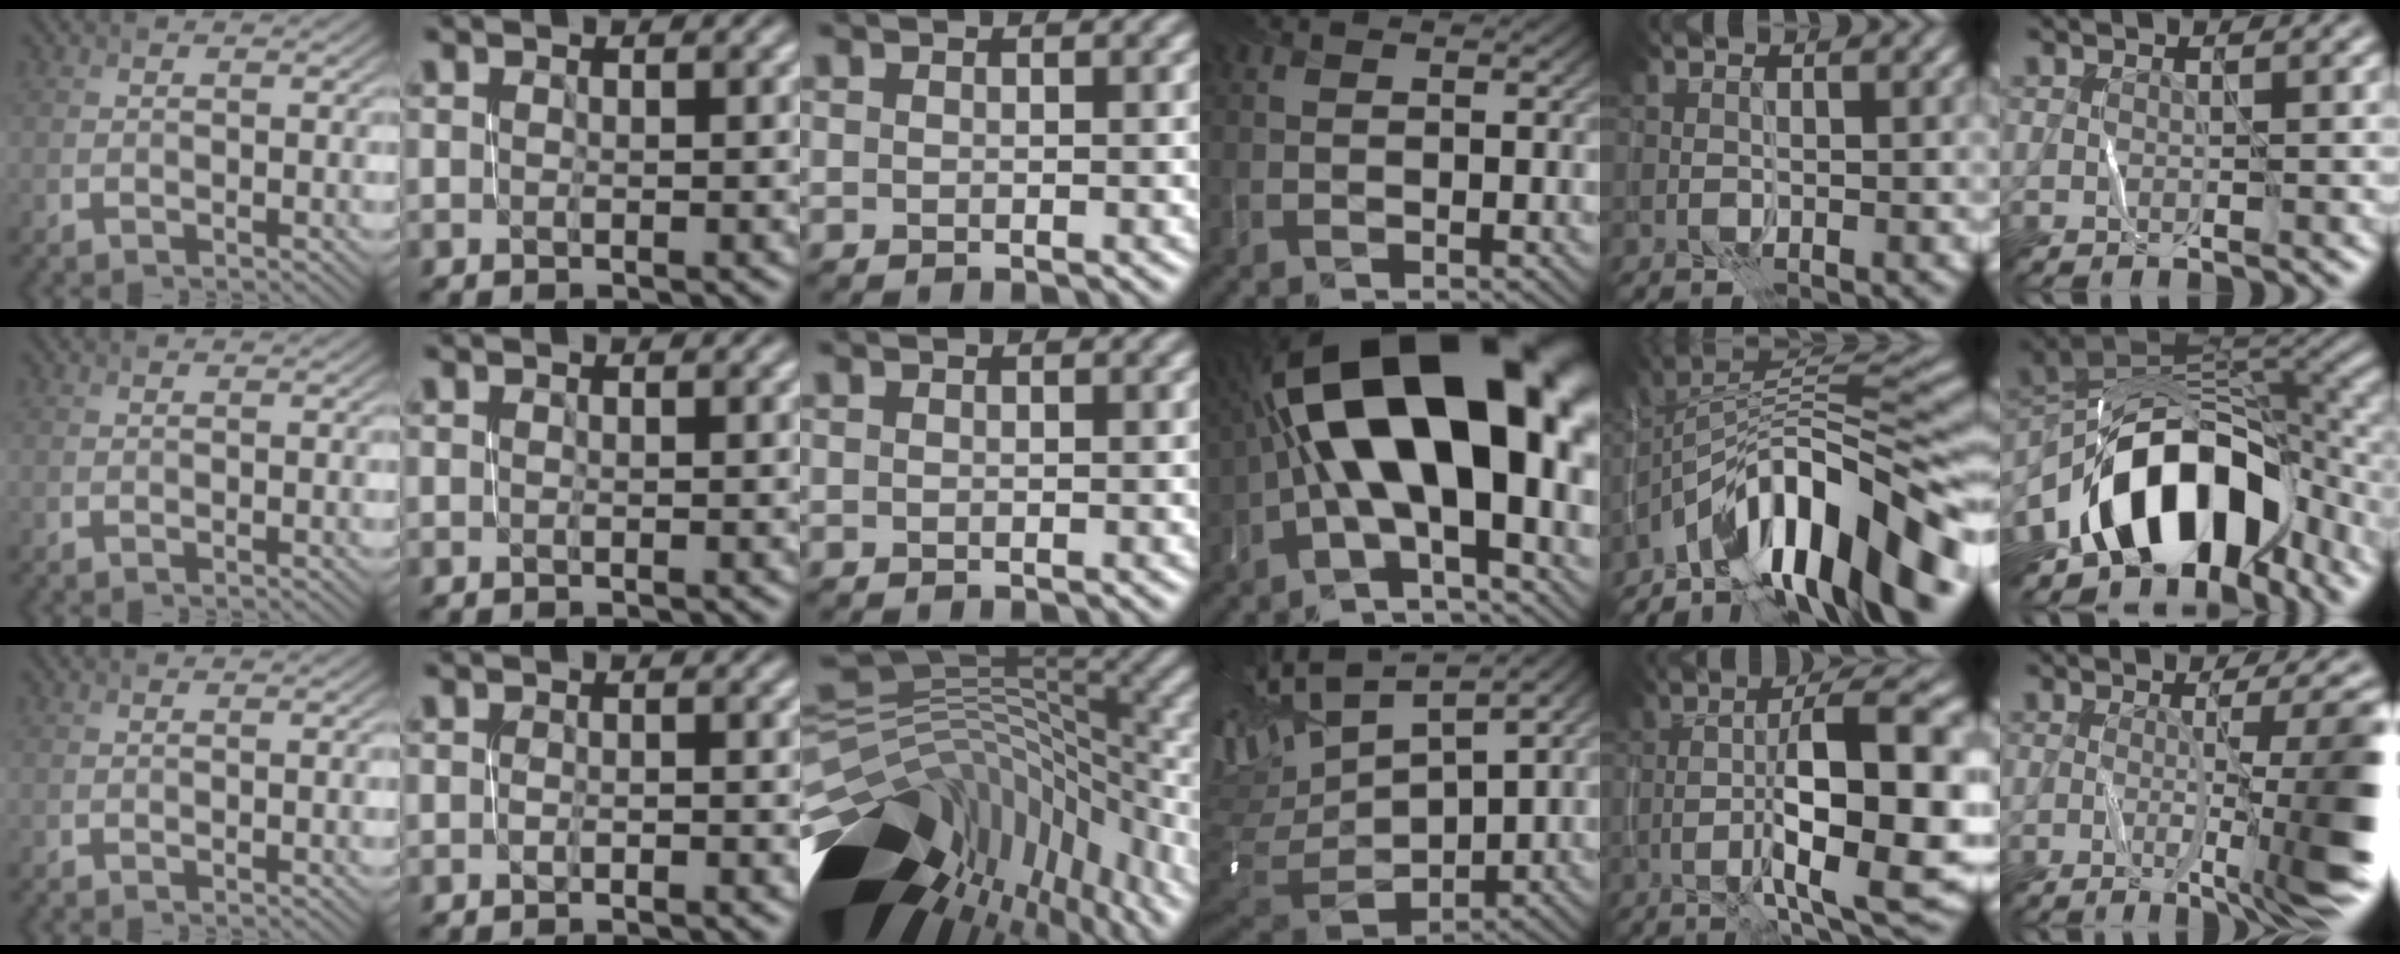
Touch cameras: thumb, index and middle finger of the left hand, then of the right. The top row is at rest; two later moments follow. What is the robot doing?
{"motion": "close", "object": "stapler"}